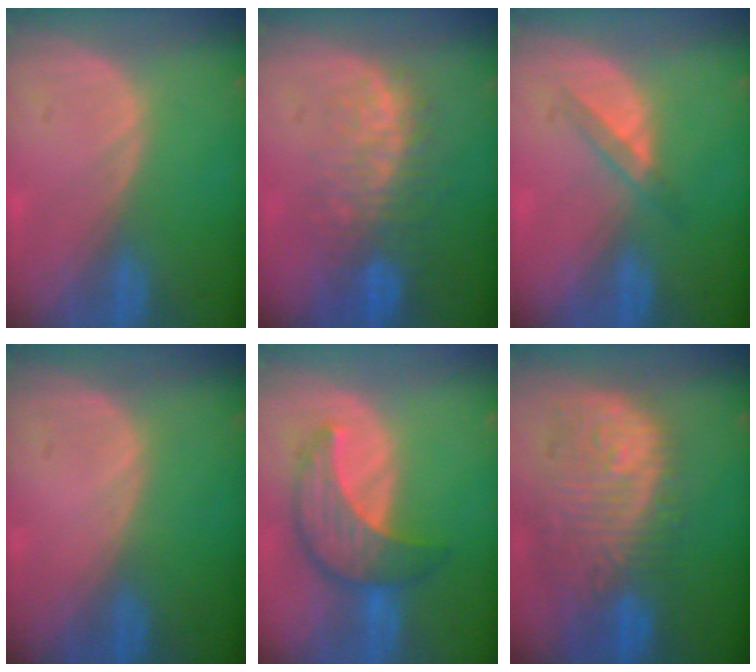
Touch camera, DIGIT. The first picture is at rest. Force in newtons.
{"total": 9.5, "press": 8.2, "slide": 4.8}
{"total": 2.6, "press": 2.4, "slide": 1.0}
{"total": 0.0}
{"total": 8.0, "press": 7.6, "slide": 2.4}
{"total": 12.2, "press": 10.9, "slide": 5.6}